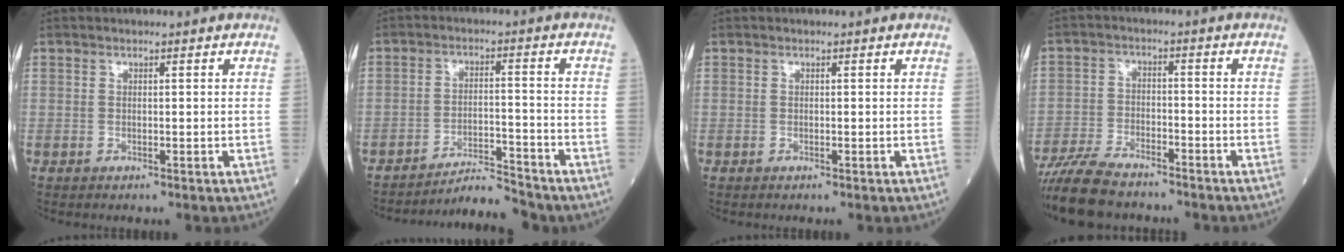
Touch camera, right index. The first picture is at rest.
{"total": 7.1, "force": [-7.0, 0.1, 0.8], "torque": [-0.021, 0.007, -0.120]}
{"total": 0.0}
{"total": 10.9, "force": [-9.2, 3.5, 4.7], "torque": [-0.099, -0.020, -0.161]}